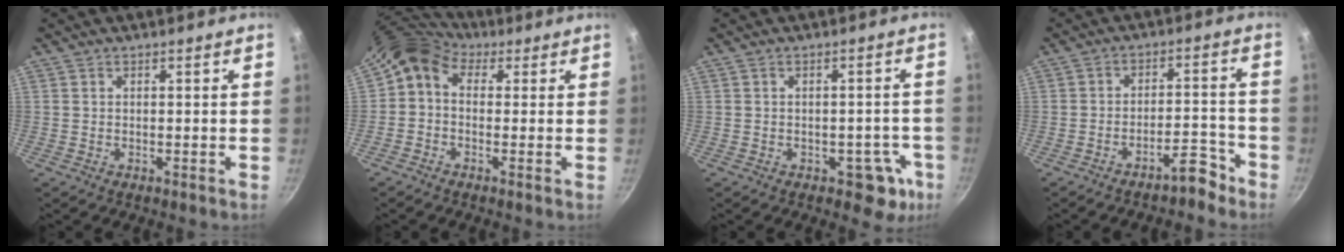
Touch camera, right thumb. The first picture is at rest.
{"total": 7.4, "force": [1.3, 5.8, 4.4], "torque": [-0.082, 0.019, -0.002]}
{"total": 6.8, "force": [-2.8, 4.3, 4.4], "torque": [-0.001, 0.033, -0.021]}
{"total": 5.9, "force": [-4.7, 1.8, 3.0], "torque": [-0.021, 0.051, -0.066]}